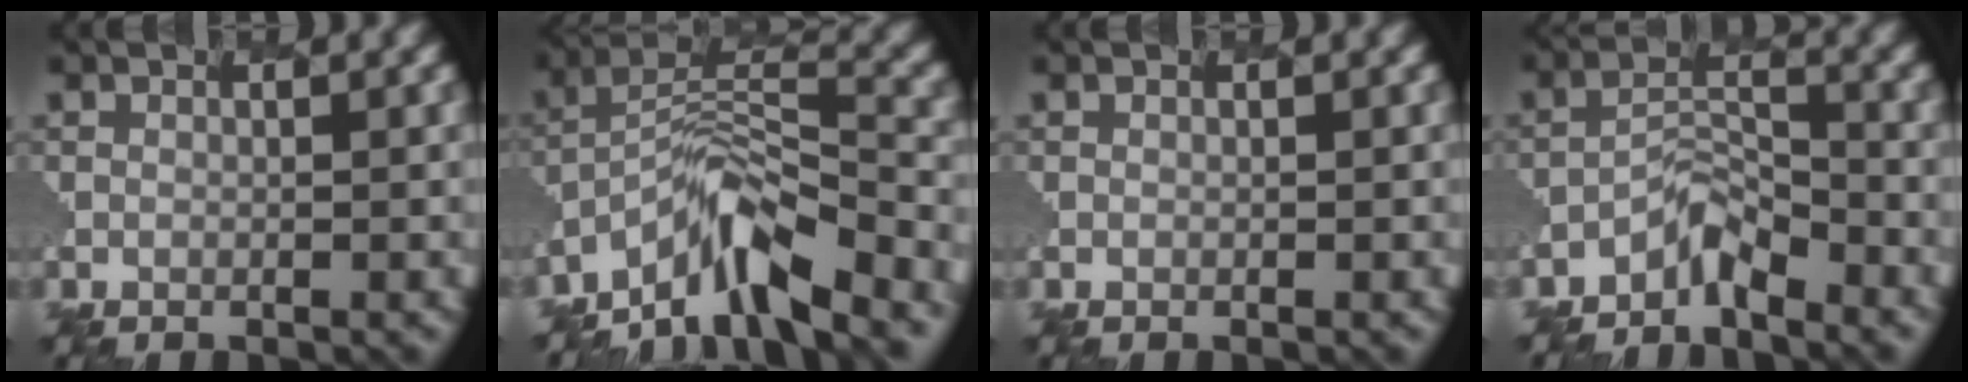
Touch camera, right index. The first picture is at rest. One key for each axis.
{"total": 7.1, "fx": -5.7, "fy": 1.6, "fz": 3.9, "tx": -0.074, "ty": 0.011, "tz": -0.119}
{"total": 0.0}
{"total": 2.6, "fx": -2.5, "fy": 0.5, "fz": 0.5, "tx": -0.021, "ty": 0.011, "tz": -0.057}